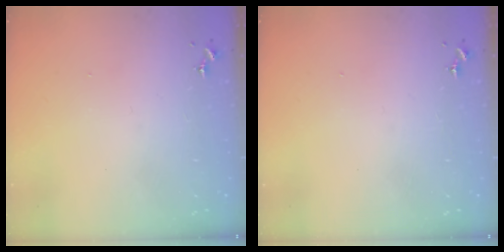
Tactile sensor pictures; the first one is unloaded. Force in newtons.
{"total": 0.0}